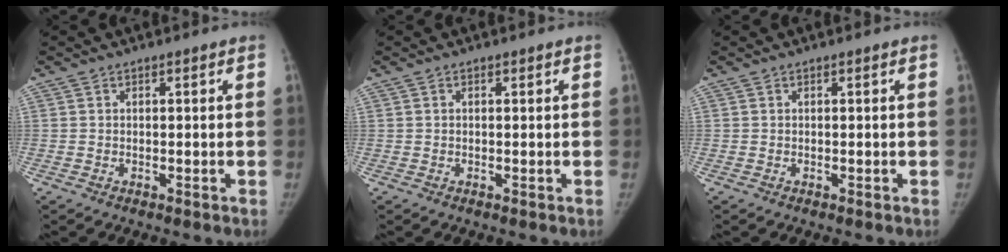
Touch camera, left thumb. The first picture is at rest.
{"total": 0.0}
{"total": 0.0}